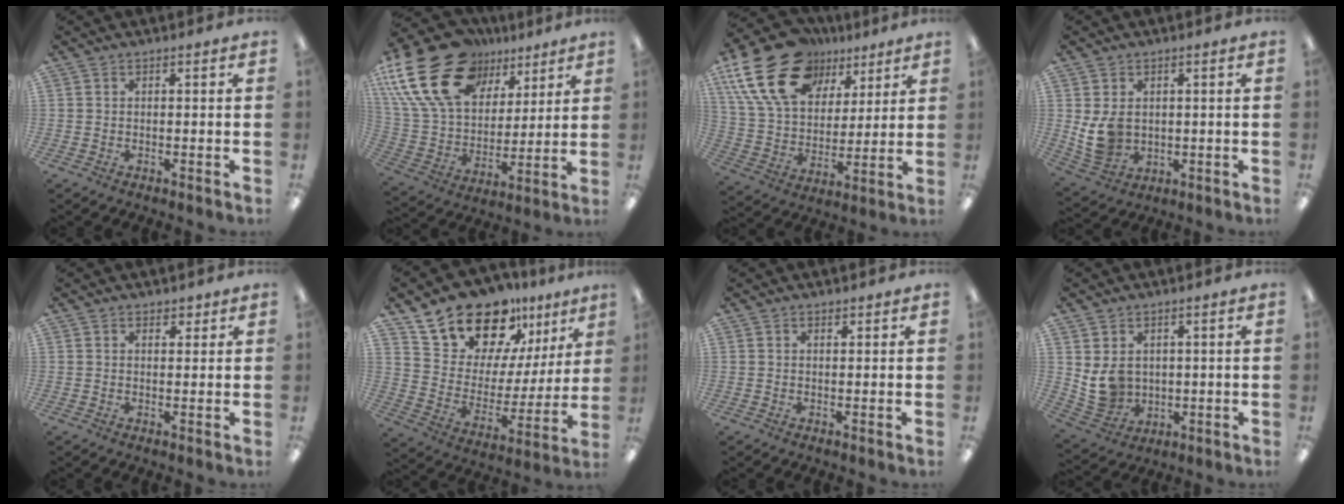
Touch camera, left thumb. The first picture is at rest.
{"total": 25.6, "force": [13.1, 16.7, 14.4], "torque": [-0.289, -0.059, 0.246]}
{"total": 23.0, "force": [12.4, 14.6, 12.7], "torque": [-0.241, -0.048, 0.225]}
{"total": 7.5, "force": [1.2, 6.0, 4.4], "torque": [-0.096, 0.000, 0.022]}
{"total": 1.9, "force": [1.4, 1.2, 0.3], "torque": [0.009, -0.004, 0.022]}
{"total": 19.8, "force": [15.8, 10.1, 6.5], "torque": [-0.120, -0.117, 0.286]}
{"total": 0.8, "force": [0.7, 0.5, 0.1], "torque": [0.006, -0.002, 0.011]}
{"total": 7.7, "force": [2.0, 6.7, 3.3], "torque": [-0.071, -0.008, 0.042]}